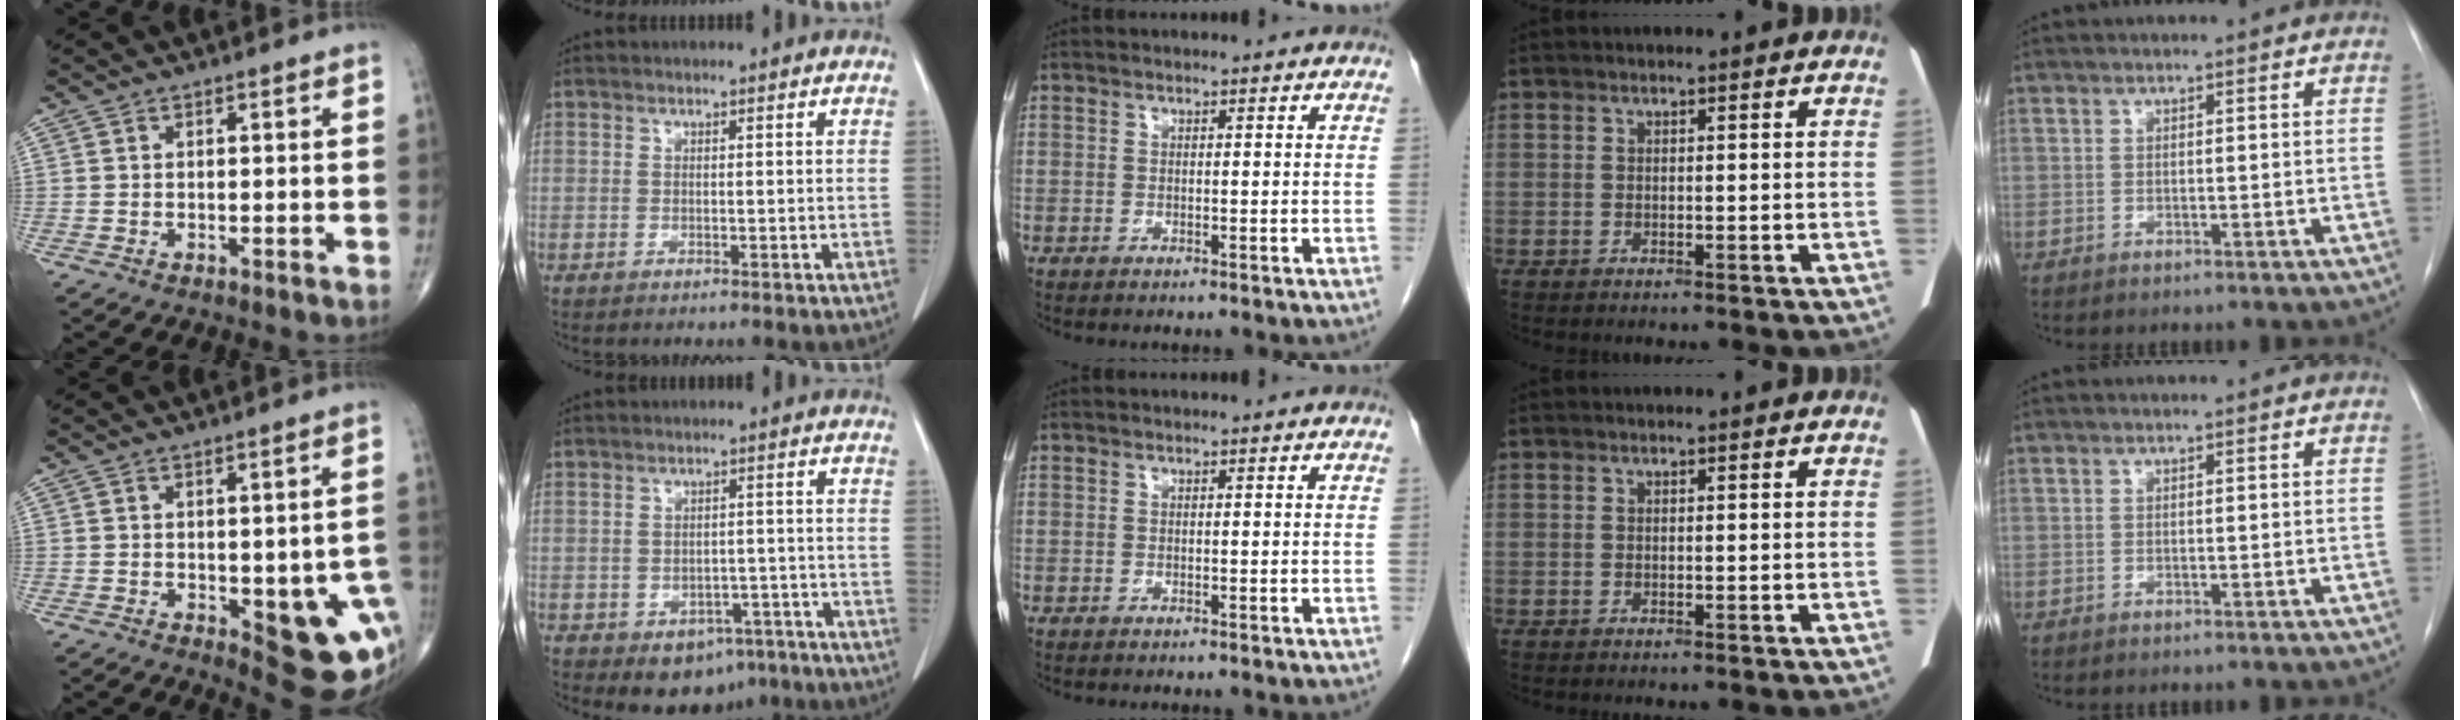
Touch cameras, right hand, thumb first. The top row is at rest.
{"thumb": {"total": 13.8, "force": [-3.3, 5.8, 12.1], "torque": [-0.116, -0.004, -0.020]}, "index": {"total": 7.1, "force": [-4.2, 4.9, 2.9], "torque": [-0.022, 0.012, -0.049]}}